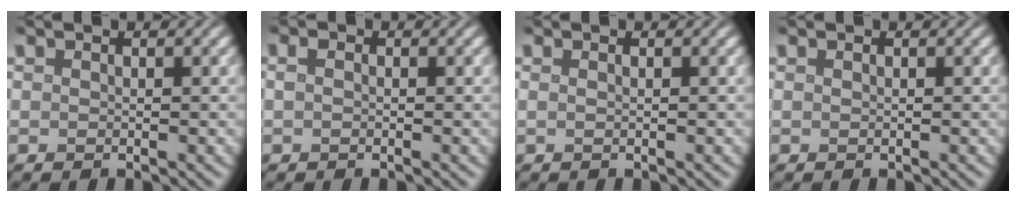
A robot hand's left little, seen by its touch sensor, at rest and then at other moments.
{"total": 0.8, "force": [0.1, 0.5, 0.6], "torque": [-0.016, 0.003, -0.001]}
{"total": 1.0, "force": [0.2, 0.4, 0.9], "torque": [-0.009, -0.004, -0.005]}
{"total": 0.0}